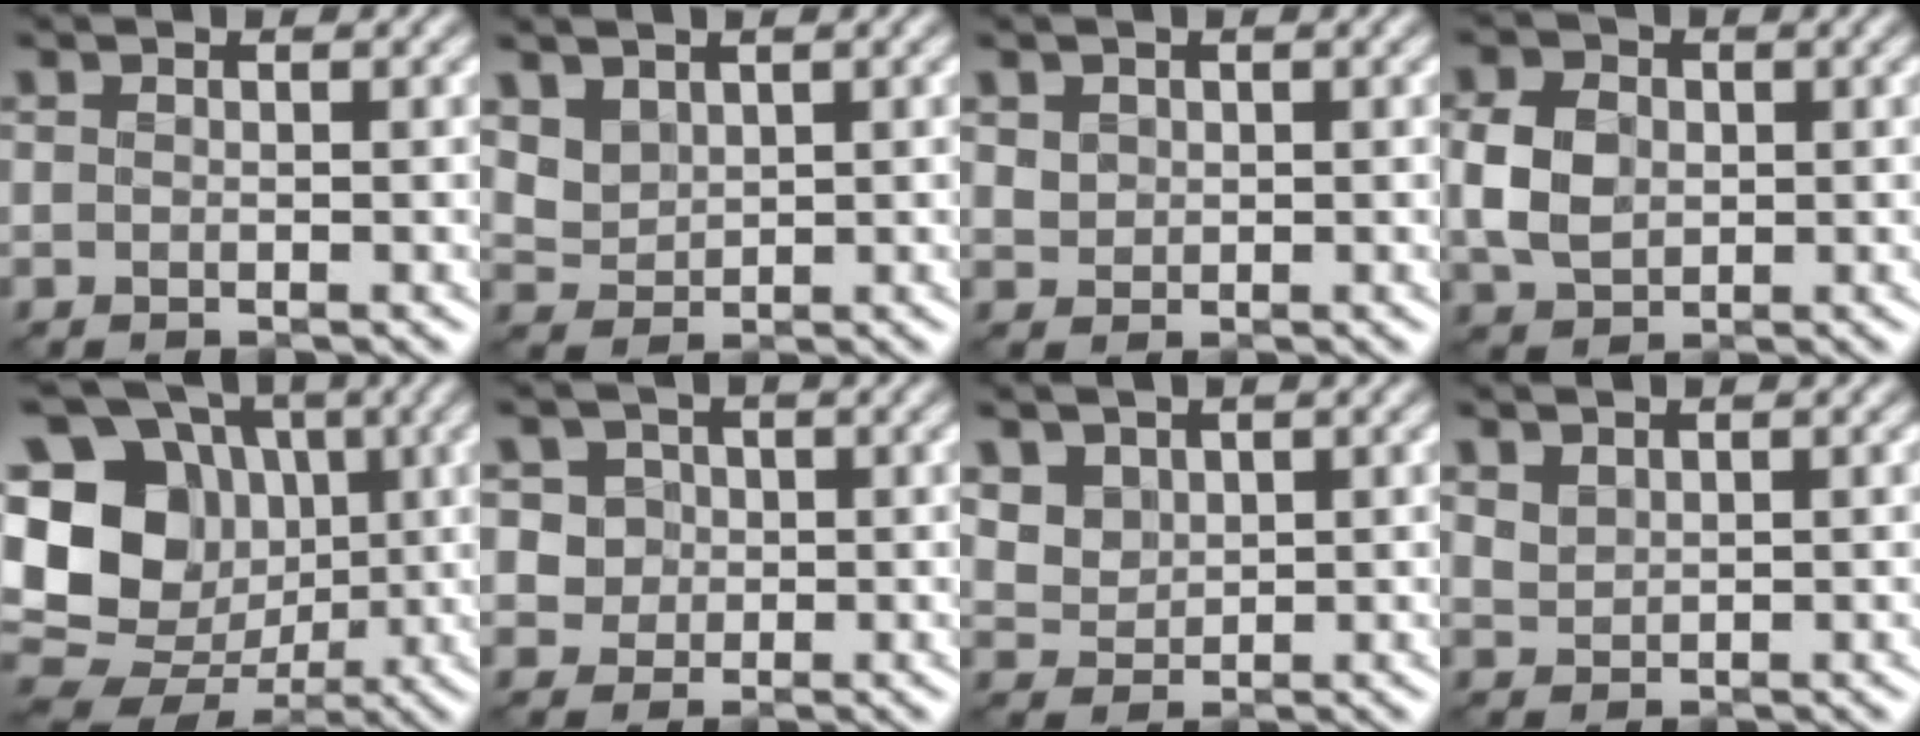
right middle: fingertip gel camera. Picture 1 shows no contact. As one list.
[{"total": 2.7, "force": [1.7, 1.8, 1.1], "torque": [-0.034, -0.007, 0.044]}, {"total": 1.3, "force": [0.6, 1.0, 0.4], "torque": [-0.008, -0.003, 0.017]}, {"total": 4.3, "force": [0.1, 3.4, 2.7], "torque": [-0.065, -0.003, 0.000]}, {"total": 16.7, "force": [1.1, 14.7, 7.8], "torque": [-0.185, 0.019, 0.009]}, {"total": 4.2, "force": [1.3, 3.7, 1.5], "torque": [-0.015, 0.016, 0.016]}, {"total": 3.7, "force": [2.2, 2.5, 1.5], "torque": [-0.052, 0.002, 0.059]}, {"total": 1.4, "force": [1.1, 0.7, 0.5], "torque": [-0.014, -0.001, 0.026]}]